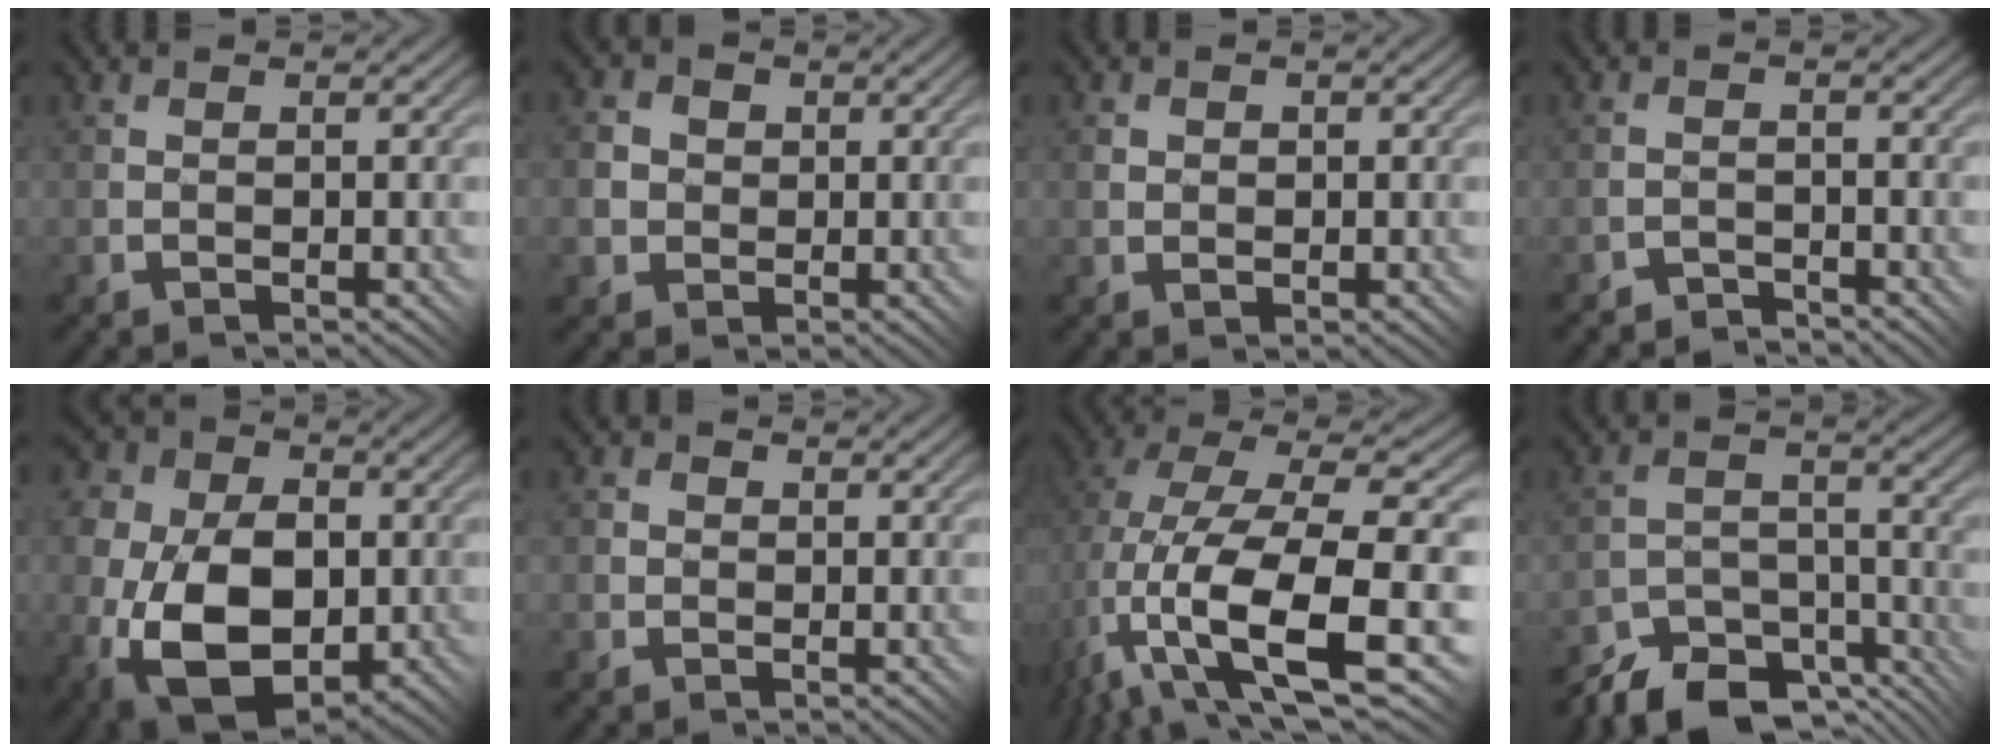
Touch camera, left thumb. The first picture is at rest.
{"total": 5.1, "force": [0.6, 4.9, 1.3], "torque": [-0.044, 0.007, -0.006]}
{"total": 1.9, "force": [0.5, 1.7, 0.7], "torque": [-0.018, 0.002, 0.005]}
{"total": 1.9, "force": [-1.8, -0.1, -0.6], "torque": [0.021, 0.012, -0.039]}
{"total": 16.9, "force": [-4.1, 12.3, 10.8], "torque": [-0.208, -0.026, -0.086]}
{"total": 3.2, "force": [0.3, 3.1, 0.5], "torque": [-0.002, 0.016, -0.013]}
{"total": 13.5, "force": [-2.7, 4.9, 12.3], "torque": [-0.254, 0.005, -0.042]}
{"total": 9.0, "force": [-7.5, 3.8, 3.3], "torque": [-0.051, -0.005, -0.123]}